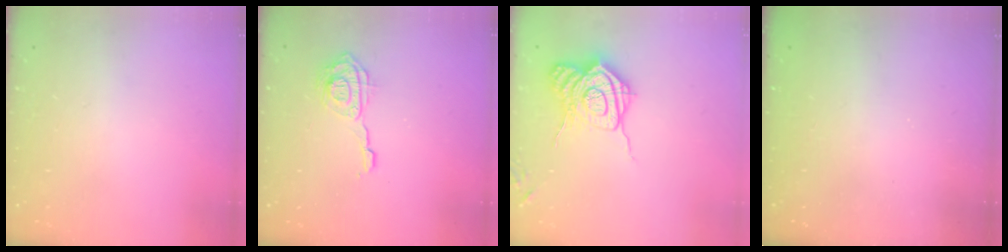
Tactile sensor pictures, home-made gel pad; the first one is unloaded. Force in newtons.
{"total": 10.3, "press": 10.3, "slide": 1.0}
{"total": 16.7, "press": 16.7, "slide": 0.6}
{"total": 2.3, "press": 2.2, "slide": 0.8}